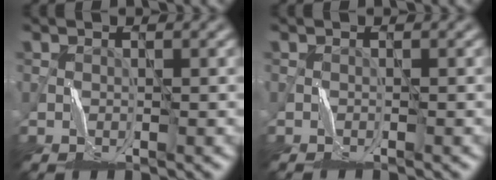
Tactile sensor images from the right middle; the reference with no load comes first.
{"total": 0.8, "force": [-0.7, -0.1, 0.4], "torque": [-0.010, -0.004, -0.013]}